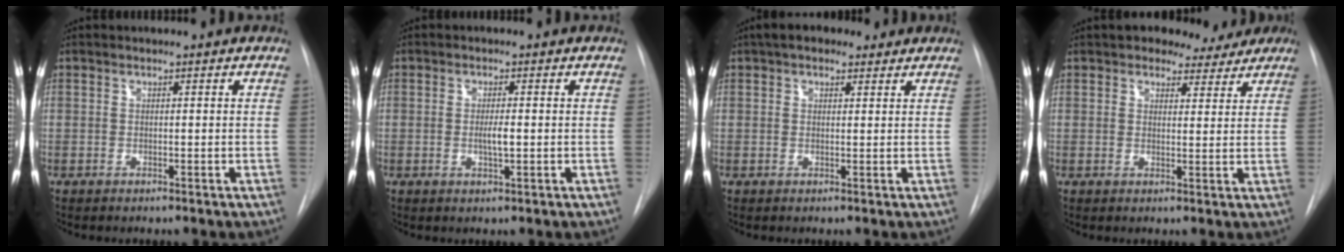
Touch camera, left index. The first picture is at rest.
{"total": 2.5, "force": [-0.3, 0.4, 2.4], "torque": [-0.046, -0.001, -0.005]}
{"total": 5.7, "force": [4.0, 2.7, 2.9], "torque": [-0.044, 0.031, 0.062]}
{"total": 7.3, "force": [5.9, 3.6, 2.2], "torque": [-0.016, 0.012, 0.065]}